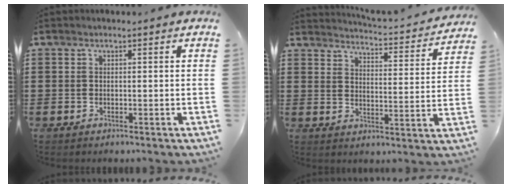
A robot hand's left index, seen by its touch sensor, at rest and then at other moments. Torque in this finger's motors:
{"motor_torque": [2.14, 0.00, -0.17, 0.03]}